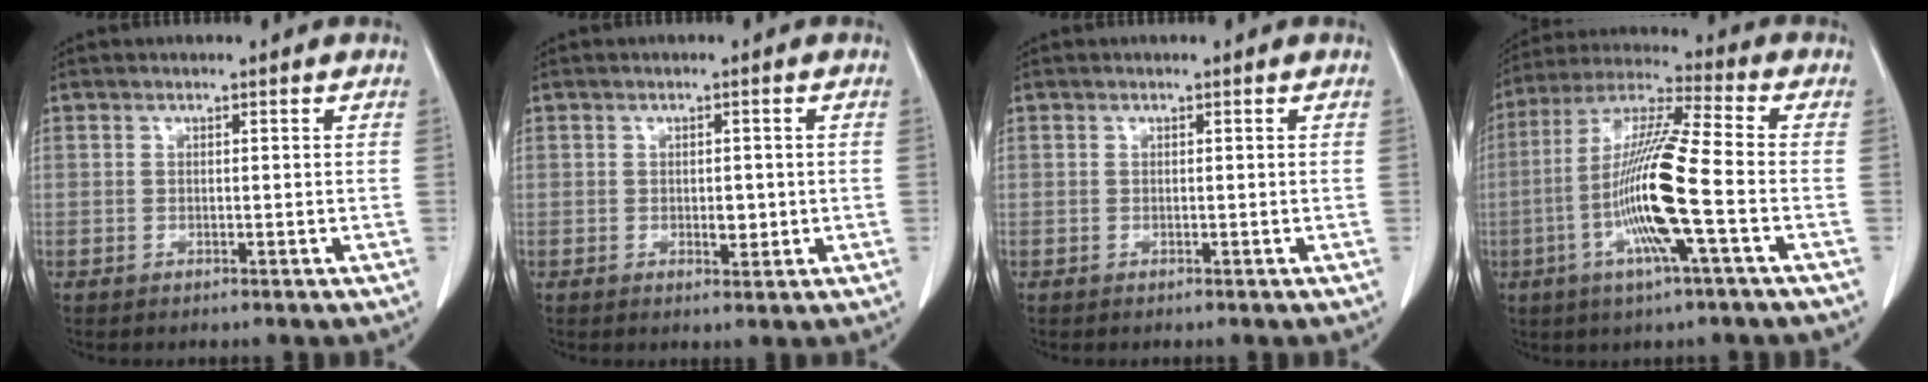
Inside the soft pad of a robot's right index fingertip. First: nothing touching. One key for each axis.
{"total": 2.4, "fx": -0.3, "fy": 1.3, "fz": 2.1, "tx": -0.029, "ty": -0.001, "tz": 0.000}
{"total": 0.0}
{"total": 15.0, "fx": -3.8, "fy": 0.1, "fz": 14.5, "tx": -0.290, "ty": -0.005, "tz": -0.082}